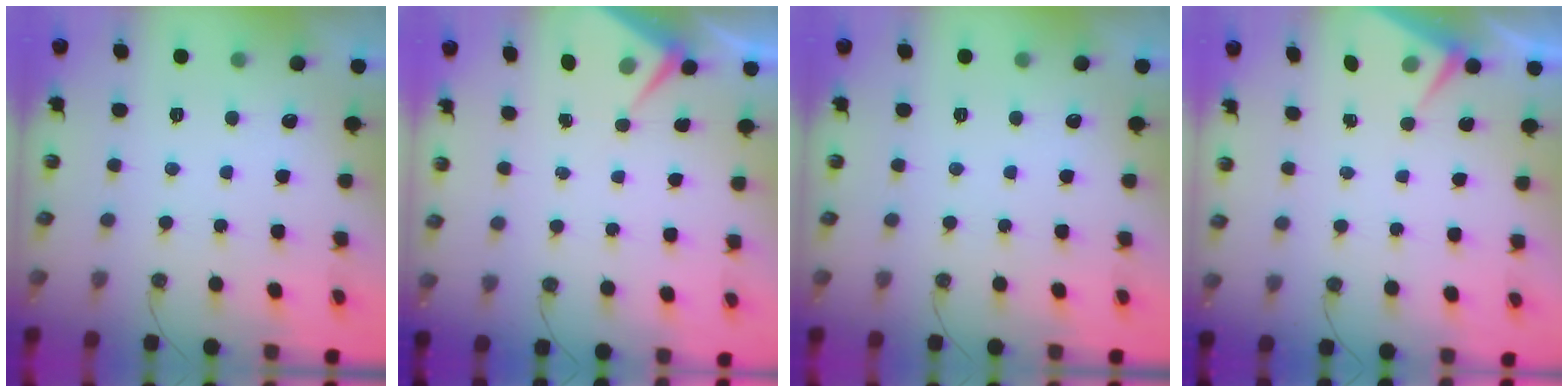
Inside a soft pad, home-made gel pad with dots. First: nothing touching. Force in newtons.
{"total": 4.3, "press": 4.2, "slide": 0.7}
{"total": 0.0}
{"total": 4.8, "press": 4.7, "slide": 0.6}